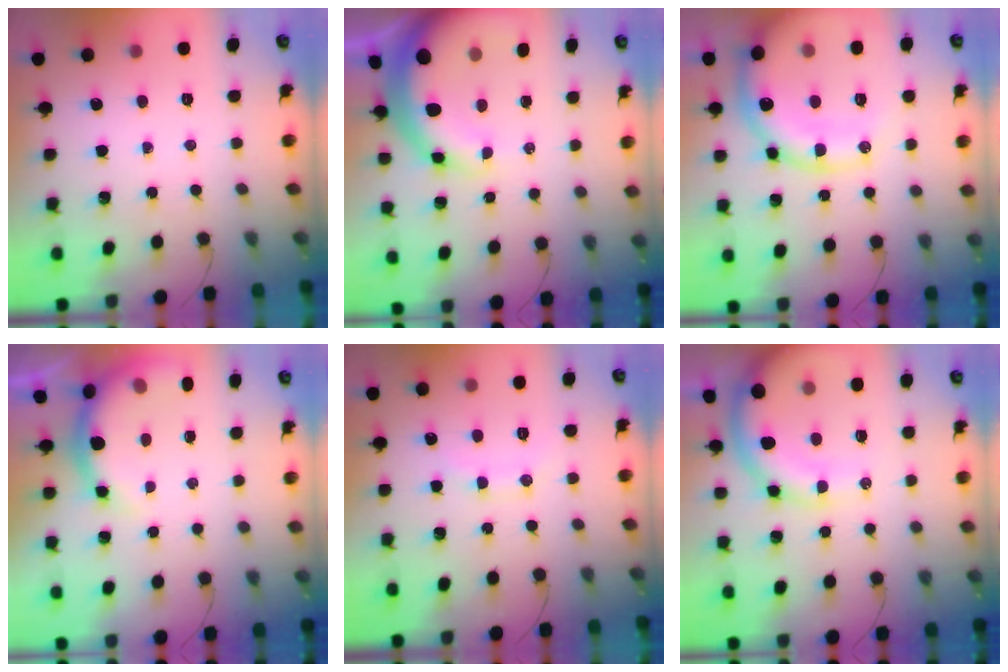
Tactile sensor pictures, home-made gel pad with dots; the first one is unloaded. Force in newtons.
{"total": 13.9, "press": 13.6, "slide": 2.8}
{"total": 22.4, "press": 22.0, "slide": 4.1}
{"total": 7.3, "press": 7.2, "slide": 1.2}
{"total": 7.3, "press": 7.2, "slide": 1.3}
{"total": 13.4, "press": 13.1, "slide": 2.7}